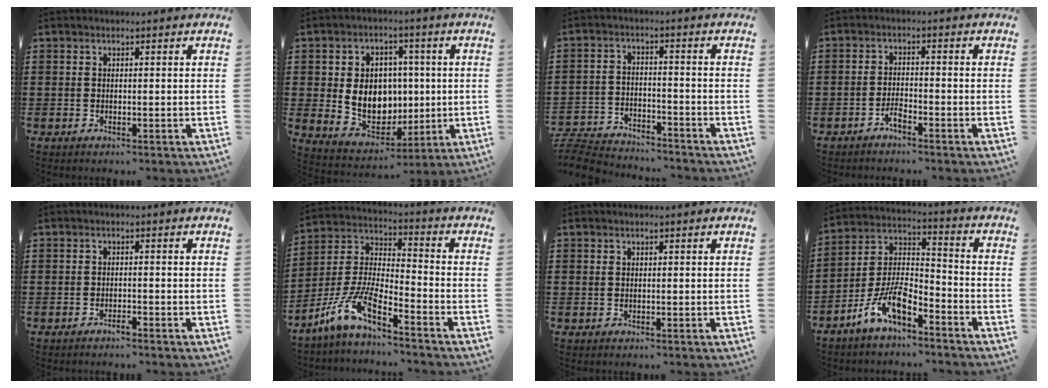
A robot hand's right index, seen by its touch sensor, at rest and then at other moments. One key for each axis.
{"total": 9.0, "fx": 0.6, "fy": 7.3, "fz": 5.1, "tx": -0.100, "ty": 0.013, "tz": 0.013}
{"total": 5.6, "fx": -5.5, "fy": 0.8, "fz": 0.6, "tx": -0.029, "ty": 0.004, "tz": -0.115}
{"total": 2.2, "fx": -1.9, "fy": 0.5, "fz": 1.0, "tx": -0.023, "ty": 0.005, "tz": -0.037}
{"total": 1.1, "fx": -1.0, "fy": 0.1, "fz": 0.5, "tx": -0.012, "ty": -0.003, "tz": -0.018}
{"total": 8.1, "fx": -6.3, "fy": 1.1, "fz": 4.9, "tx": -0.137, "ty": -0.025, "tz": -0.136}
{"total": 0.5, "fx": 0.2, "fy": 0.4, "fz": 0.2, "tx": -0.005, "ty": 0.002, "tz": 0.005}
{"total": 9.3, "fx": -6.7, "fy": 3.6, "fz": 5.4, "tx": -0.125, "ty": 0.005, "tz": -0.133}